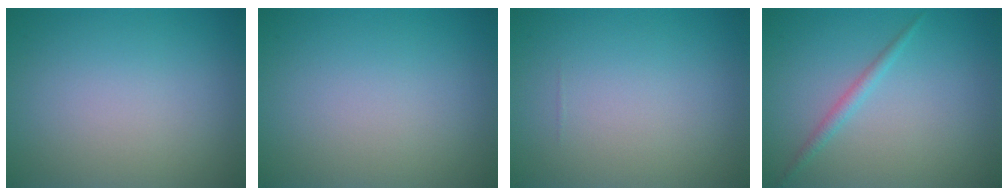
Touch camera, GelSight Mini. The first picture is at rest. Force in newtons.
{"total": 0.0}
{"total": 0.0}
{"total": 1.3, "press": 1.3, "slide": 0.1}